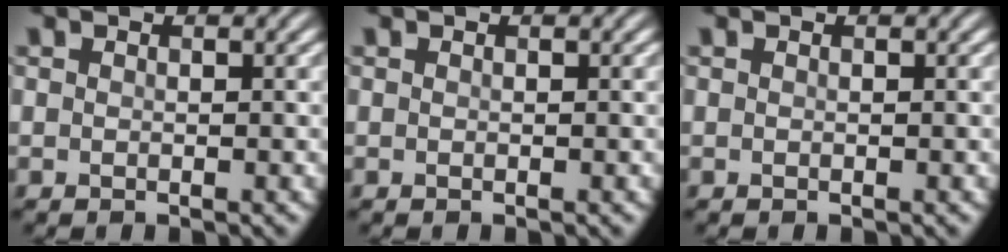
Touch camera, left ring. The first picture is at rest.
{"total": 0.0}
{"total": 0.0}